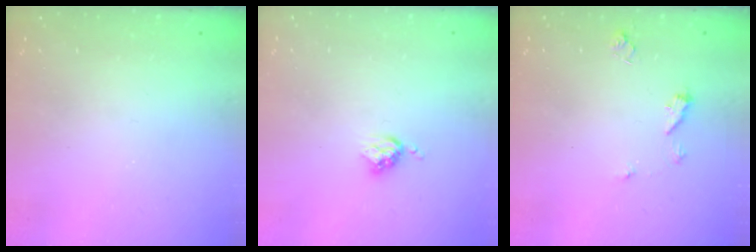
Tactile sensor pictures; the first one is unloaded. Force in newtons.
{"total": 3.5, "press": 3.5, "slide": 0.4}
{"total": 7.0, "press": 7.0, "slide": 0.7}